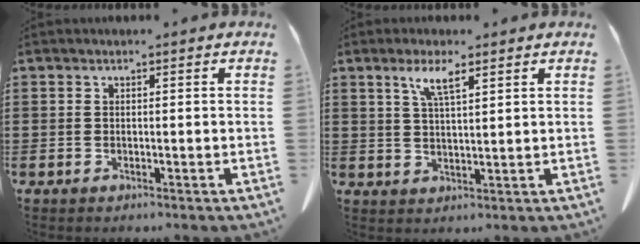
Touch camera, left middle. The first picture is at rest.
{"total": 4.9, "force": [2.9, 0.9, 3.8], "torque": [-0.085, 0.005, 0.050]}